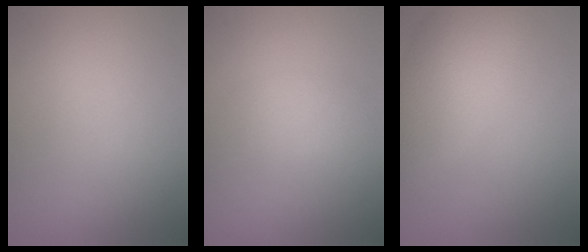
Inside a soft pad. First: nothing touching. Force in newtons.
{"total": 1.7, "press": 1.7, "slide": 0.0}
{"total": 6.0, "press": 6.0, "slide": 0.3}